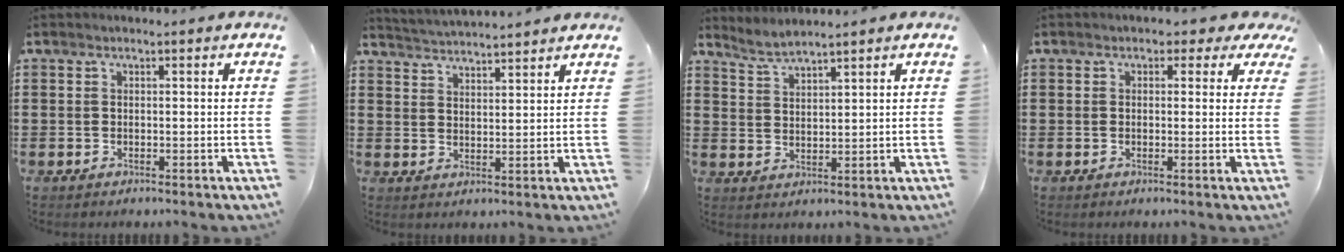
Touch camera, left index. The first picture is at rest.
{"total": 3.2, "force": [3.1, -0.4, -0.3], "torque": [-0.007, -0.016, 0.055]}
{"total": 2.8, "force": [2.7, -0.1, 0.5], "torque": [-0.018, -0.006, 0.051]}
{"total": 1.8, "force": [0.7, 1.2, 1.1], "torque": [-0.019, 0.006, 0.008]}